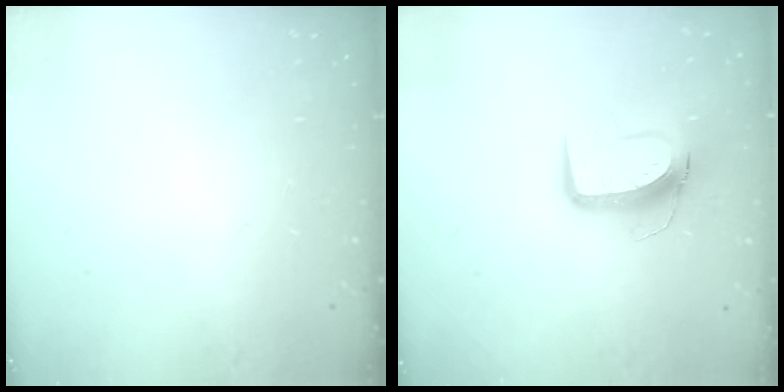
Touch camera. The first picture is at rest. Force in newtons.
{"total": 11.1, "press": 11.0, "slide": 1.0}